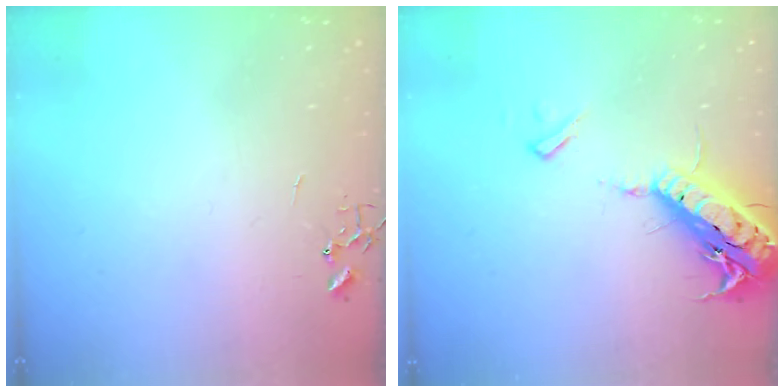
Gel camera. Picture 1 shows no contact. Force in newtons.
{"total": 19.4, "press": 19.0, "slide": 4.2}